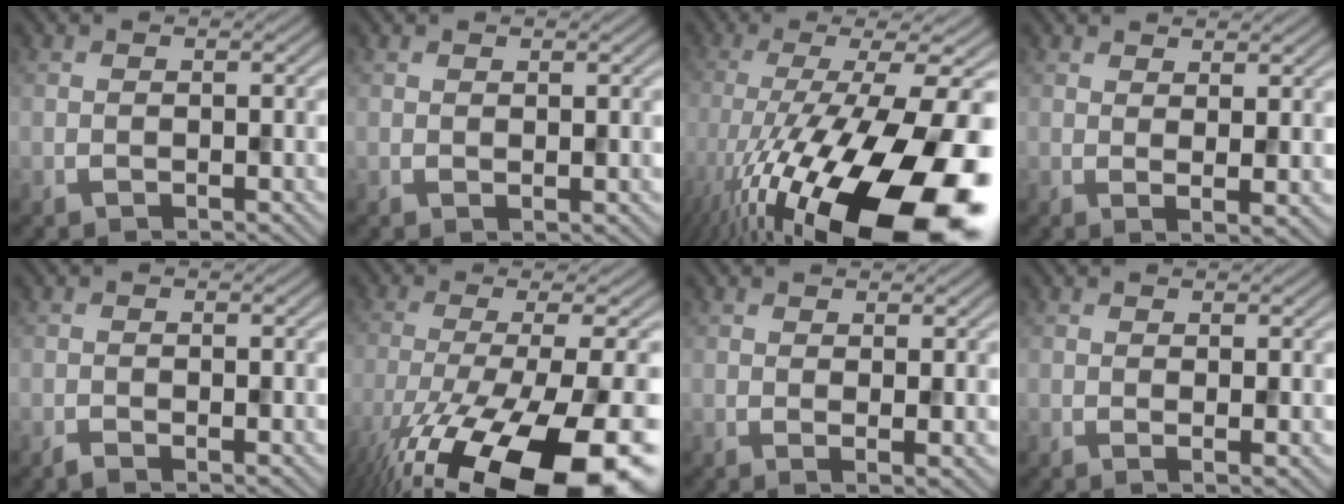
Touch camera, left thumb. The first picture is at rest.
{"total": 0.6, "force": [0.5, 0.1, 0.4], "torque": [0.000, -0.001, 0.016]}
{"total": 20.1, "force": [-9.5, 5.4, 16.9], "torque": [-0.257, -0.024, -0.142]}
{"total": 2.4, "force": [1.4, 0.4, 1.9], "torque": [-0.031, 0.000, 0.039]}
{"total": 0.9, "force": [-0.7, 0.1, 0.6], "torque": [-0.010, 0.000, -0.008]}
{"total": 18.6, "force": [-10.8, 4.8, 14.3], "torque": [-0.224, -0.027, -0.154]}
{"total": 1.9, "force": [0.8, 0.4, 1.7], "torque": [-0.024, 0.004, 0.024]}
{"total": 1.7, "force": [0.5, 0.3, 1.6], "torque": [-0.021, 0.006, 0.017]}